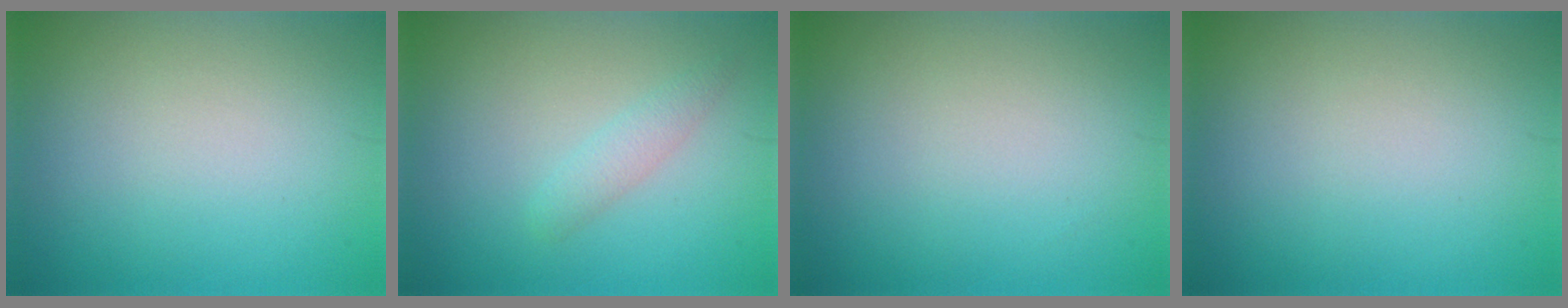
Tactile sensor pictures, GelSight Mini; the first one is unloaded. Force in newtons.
{"total": 1.4, "press": 1.4, "slide": 0.0}
{"total": 0.0}
{"total": 0.0}